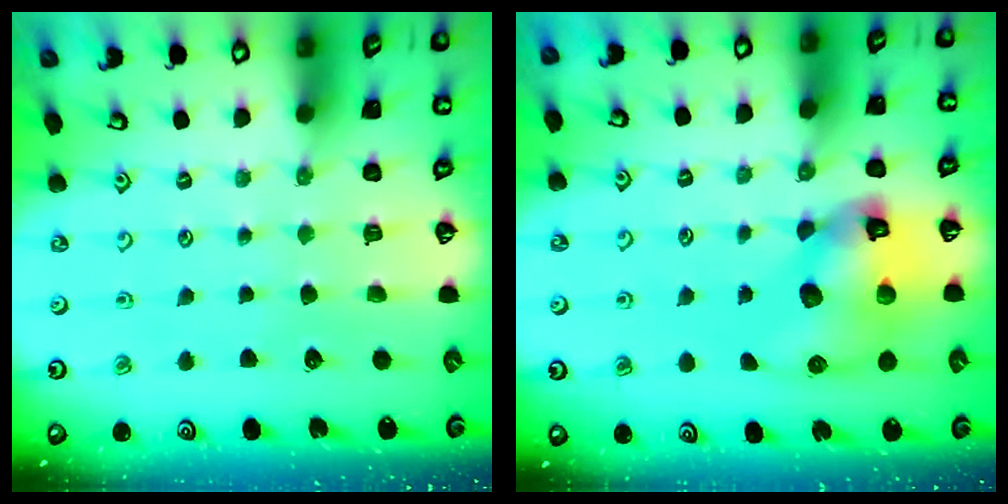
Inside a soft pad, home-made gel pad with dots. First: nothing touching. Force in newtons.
{"total": 12.5, "press": 12.4, "slide": 1.9}